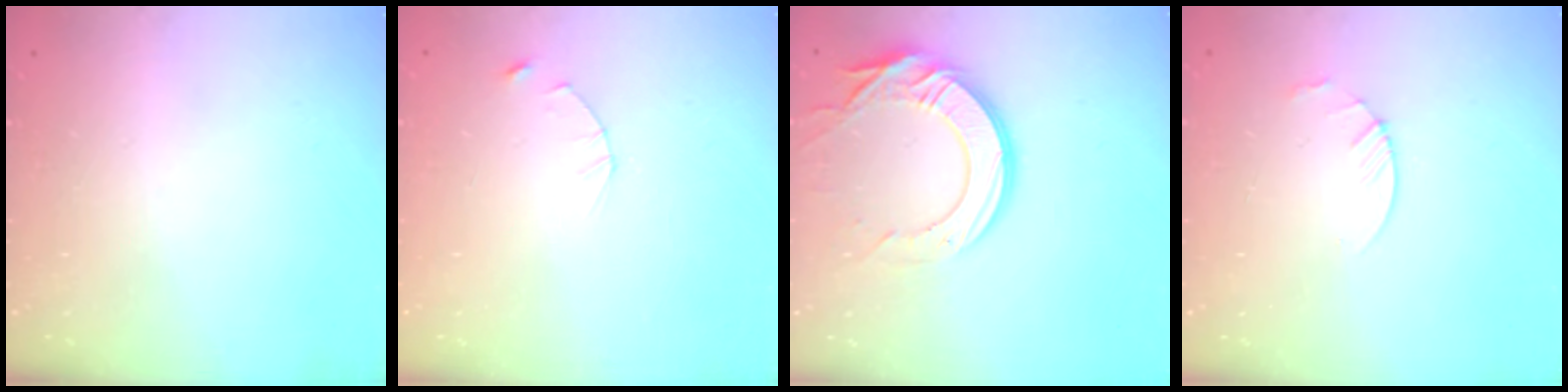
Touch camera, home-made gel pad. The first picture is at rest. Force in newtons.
{"total": 2.5, "press": 2.4, "slide": 0.3}
{"total": 15.8, "press": 15.7, "slide": 1.7}
{"total": 3.0, "press": 2.9, "slide": 0.3}